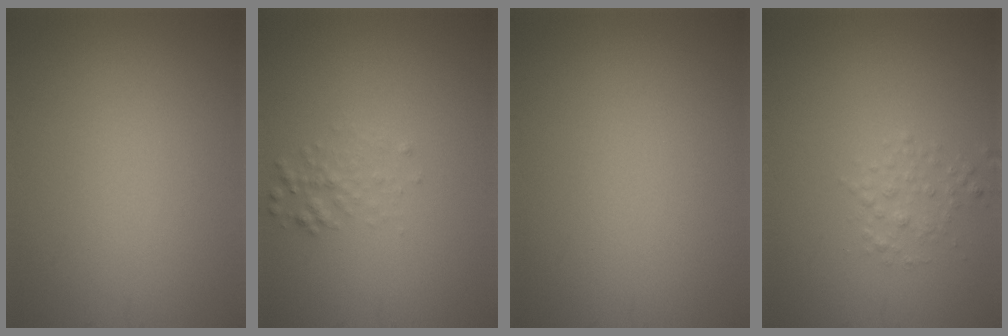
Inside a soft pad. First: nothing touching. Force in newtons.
{"total": 1.4, "press": 1.4, "slide": 0.0}
{"total": 0.0}
{"total": 1.5, "press": 1.5, "slide": 0.0}